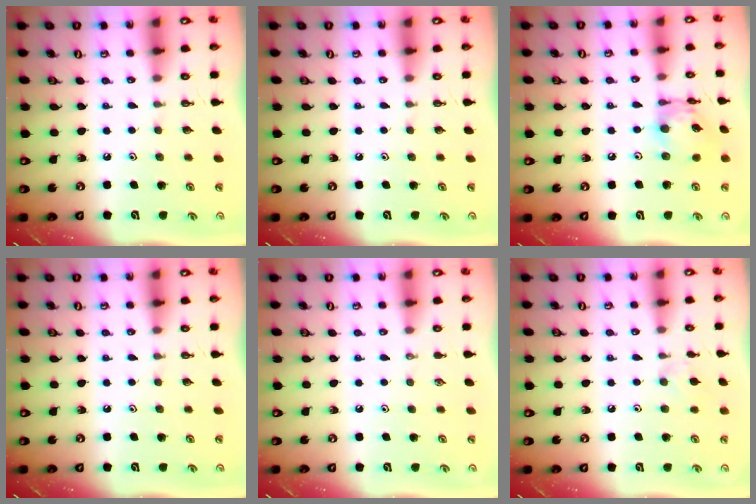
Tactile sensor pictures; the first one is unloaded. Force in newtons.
{"total": 0.0}
{"total": 12.9, "press": 12.8, "slide": 1.1}
{"total": 0.0}
{"total": 0.0}
{"total": 5.0, "press": 5.0, "slide": 0.9}